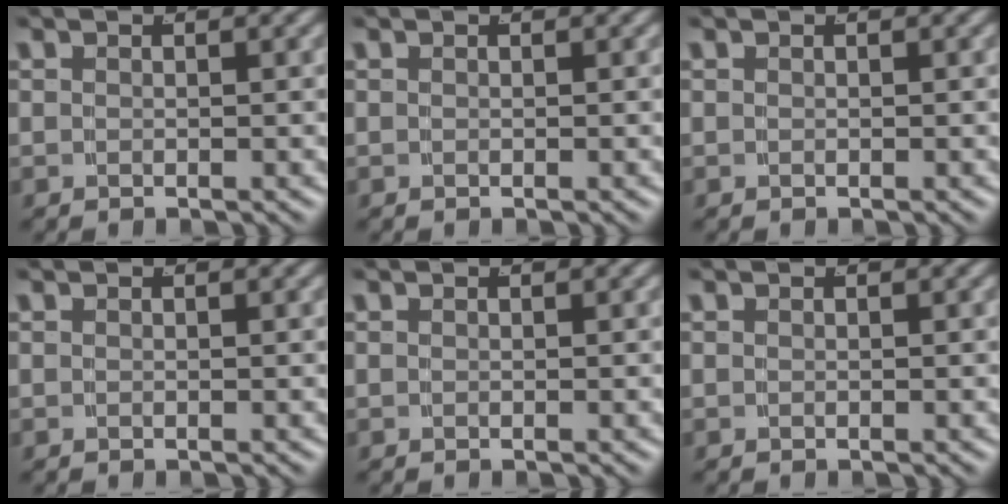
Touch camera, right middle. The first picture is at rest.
{"total": 0.0}
{"total": 0.0}
{"total": 0.0}
{"total": 0.0}
{"total": 0.0}